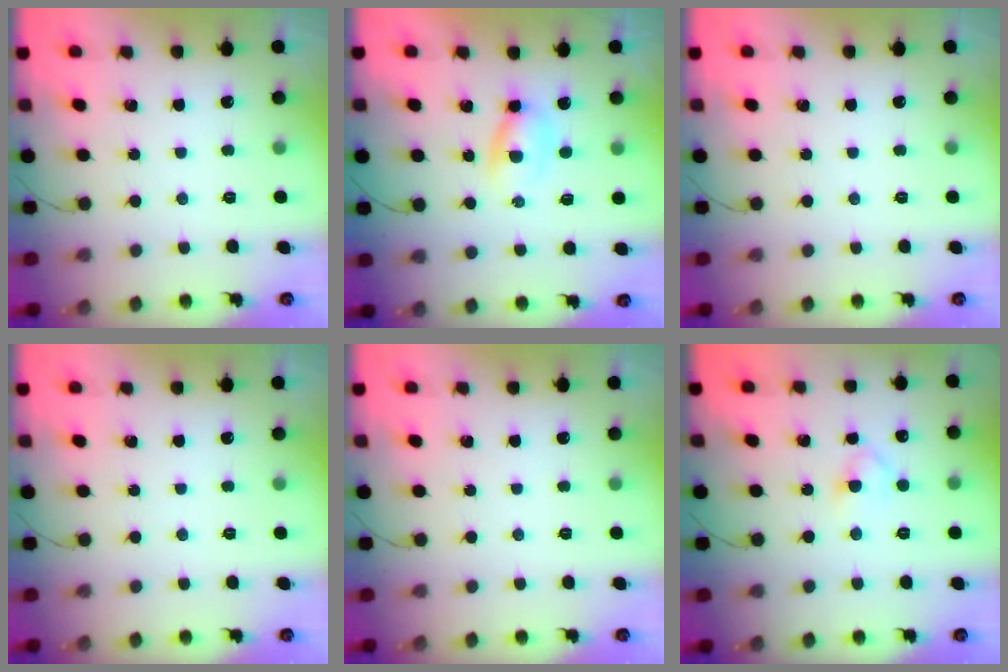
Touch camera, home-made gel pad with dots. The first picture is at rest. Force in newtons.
{"total": 3.1, "press": 3.0, "slide": 1.0}
{"total": 0.0}
{"total": 0.0}
{"total": 0.0}
{"total": 2.9, "press": 2.6, "slide": 1.3}